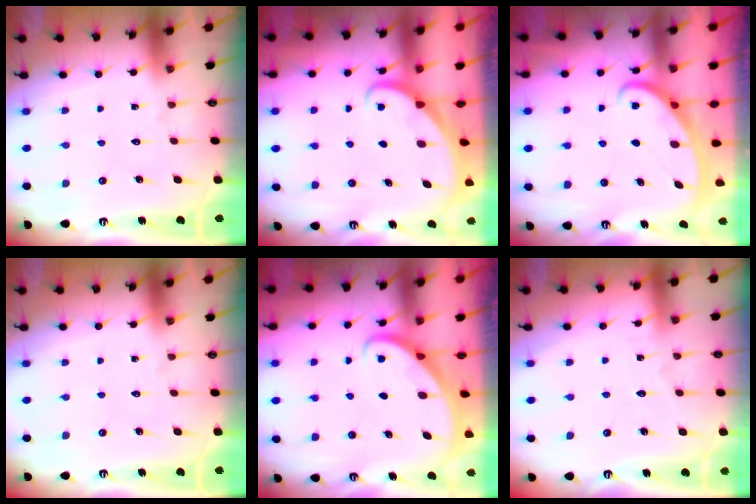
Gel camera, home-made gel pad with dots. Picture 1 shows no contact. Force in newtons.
{"total": 1.6, "press": 1.6, "slide": 0.0}
{"total": 2.6, "press": 2.6, "slide": 0.5}
{"total": 0.0}
{"total": 2.5, "press": 2.5, "slide": 0.2}
{"total": 2.2, "press": 2.2, "slide": 0.2}